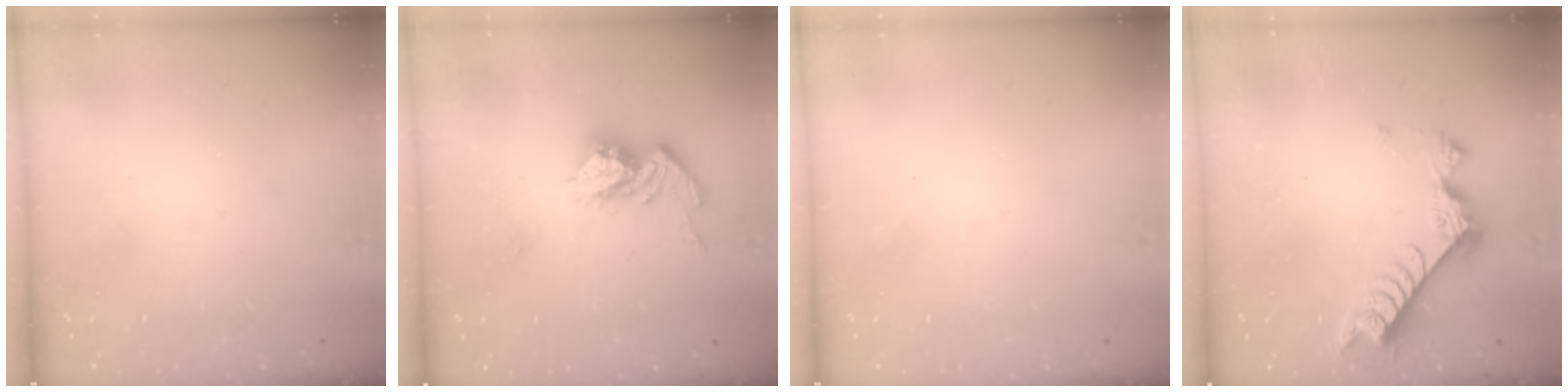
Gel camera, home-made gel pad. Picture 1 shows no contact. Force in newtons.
{"total": 13.6, "press": 13.5, "slide": 1.3}
{"total": 0.0}
{"total": 9.0, "press": 9.0, "slide": 1.0}